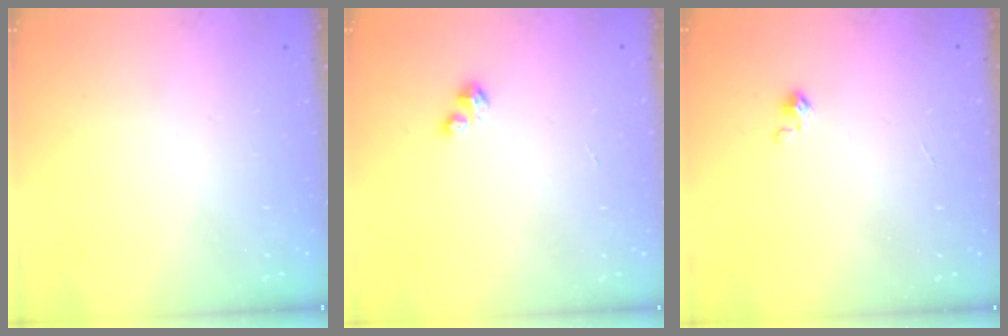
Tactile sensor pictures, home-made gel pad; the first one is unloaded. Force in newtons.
{"total": 2.2, "press": 2.2, "slide": 0.4}
{"total": 1.1, "press": 1.1, "slide": 0.2}